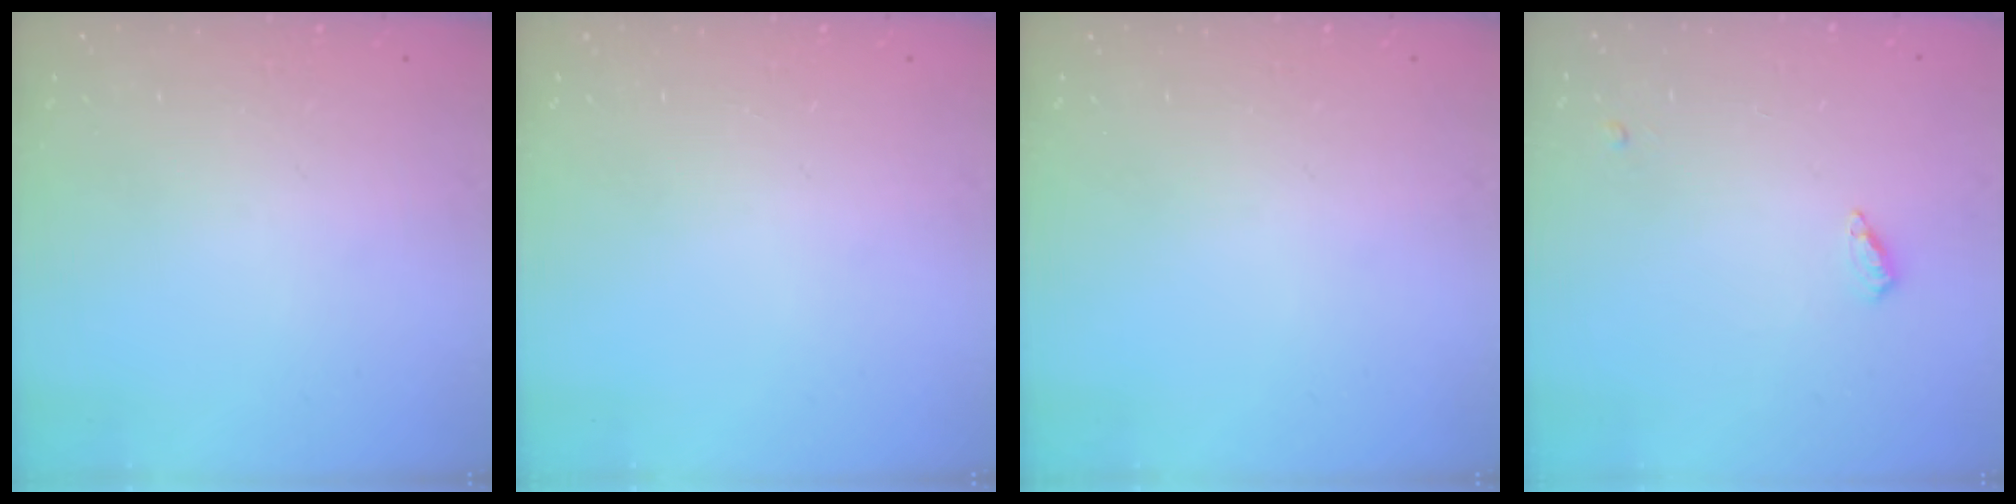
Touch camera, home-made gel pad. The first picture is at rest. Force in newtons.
{"total": 0.0}
{"total": 0.0}
{"total": 4.2, "press": 4.2, "slide": 0.5}